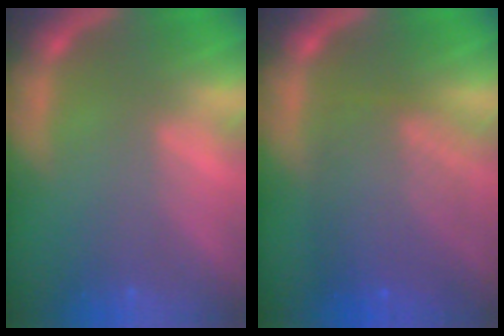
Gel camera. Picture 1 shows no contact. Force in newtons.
{"total": 7.1}